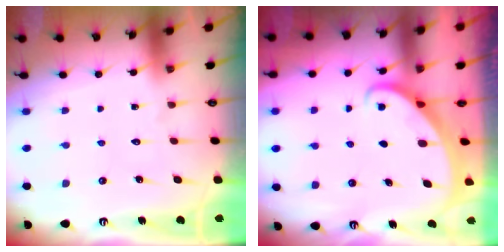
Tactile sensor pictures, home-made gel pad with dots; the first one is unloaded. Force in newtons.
{"total": 1.7, "press": 1.6, "slide": 0.0}